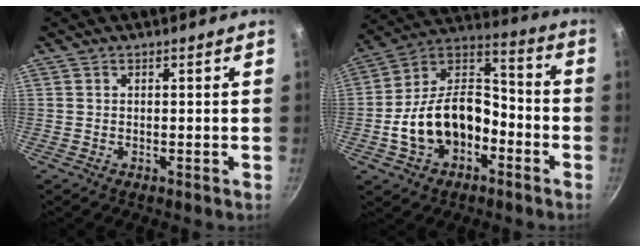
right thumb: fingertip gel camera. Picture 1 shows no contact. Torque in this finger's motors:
{"motor_torque": [0.14, 0.64, 0.98, -1.08, 0.46]}